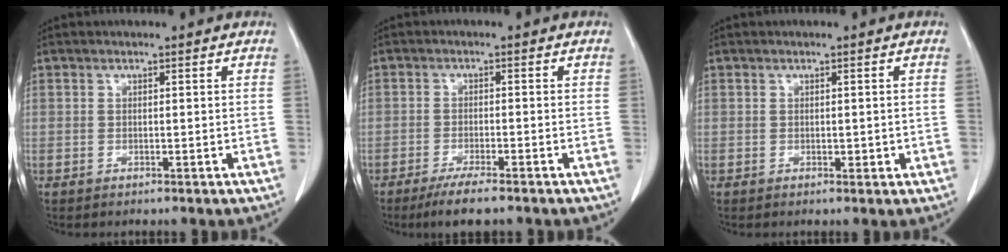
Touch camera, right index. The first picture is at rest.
{"total": 5.6, "force": [-4.3, 0.3, 3.7], "torque": [-0.062, -0.013, -0.067]}
{"total": 1.2, "force": [-0.2, 0.8, 0.9], "torque": [-0.010, 0.001, 0.002]}